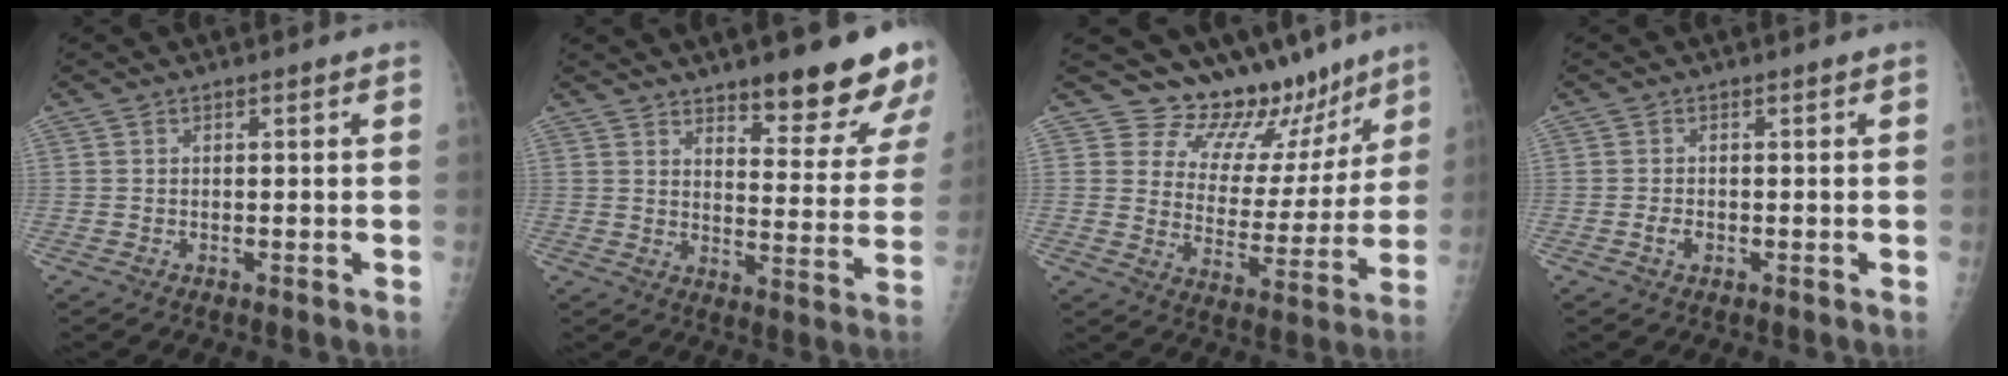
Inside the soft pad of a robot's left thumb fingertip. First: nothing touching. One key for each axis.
{"total": 15.0, "fx": 11.2, "fy": 3.7, "fz": 9.3, "tx": -0.082, "ty": -0.079, "tz": 0.154}
{"total": 13.2, "fx": 11.6, "fy": 5.9, "fz": 2.0, "tx": 0.021, "ty": -0.104, "tz": 0.167}
{"total": 1.6, "fx": -0.5, "fy": 1.1, "fz": 1.1, "tx": -0.020, "ty": 0.002, "tz": -0.008}